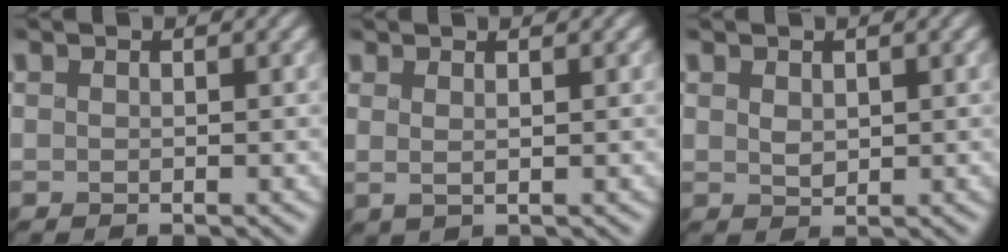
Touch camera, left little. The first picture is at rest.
{"total": 1.6, "force": [0.6, 0.6, 1.4], "torque": [-0.010, 0.001, -0.002]}
{"total": 1.1, "force": [0.4, 0.8, 0.7], "torque": [-0.014, -0.002, 0.010]}